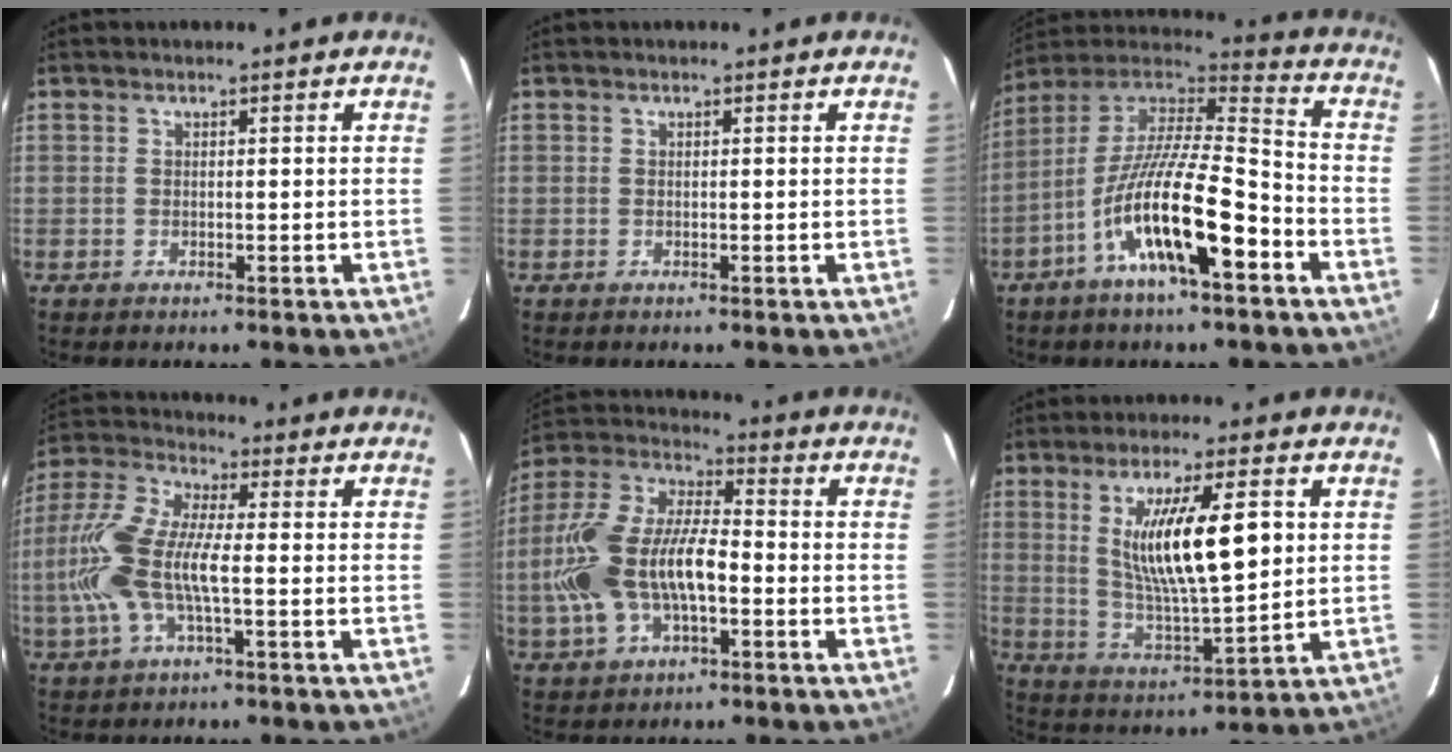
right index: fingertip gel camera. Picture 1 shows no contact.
{"total": 0.0}
{"total": 19.1, "force": [-9.1, 4.7, 16.2], "torque": [-0.291, -0.022, -0.171]}
{"total": 13.8, "force": [-2.0, 4.3, 13.0], "torque": [-0.281, 0.004, -0.043]}
{"total": 17.4, "force": [-3.6, 8.1, 15.0], "torque": [-0.320, 0.006, -0.067]}
{"total": 15.4, "force": [3.5, 3.3, 14.6], "torque": [-0.255, -0.010, 0.075]}